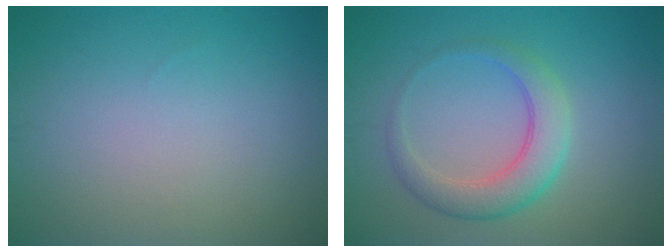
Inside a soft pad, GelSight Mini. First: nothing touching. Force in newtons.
{"total": 4.1, "press": 4.0, "slide": 0.3}